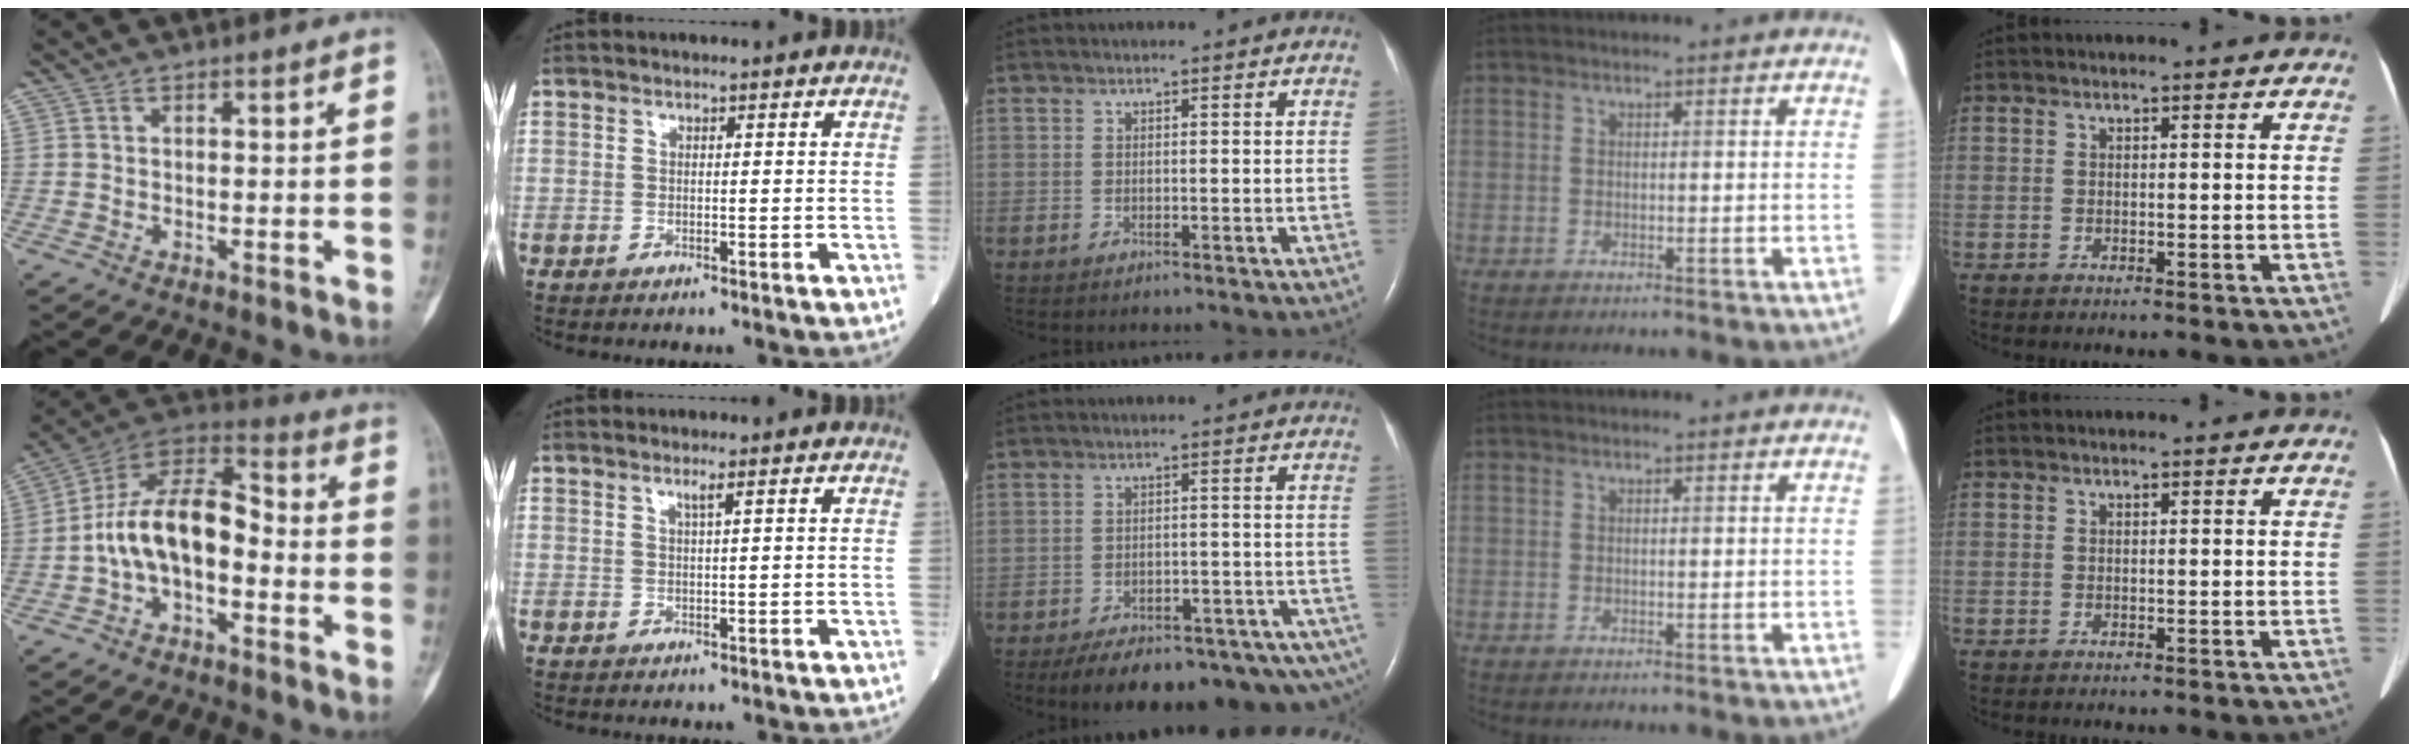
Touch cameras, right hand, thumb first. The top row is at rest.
{"thumb": {"total": 14.5, "force": [-3.1, 8.3, 11.5], "torque": [-0.185, 0.068, -0.062]}, "index": {"total": 1.2, "force": [0.7, -0.3, 0.9], "torque": [-0.022, -0.004, 0.014]}, "middle": {"total": 19.6, "force": [-15.4, 6.8, 10.0], "torque": [-0.113, 0.012, -0.189]}}